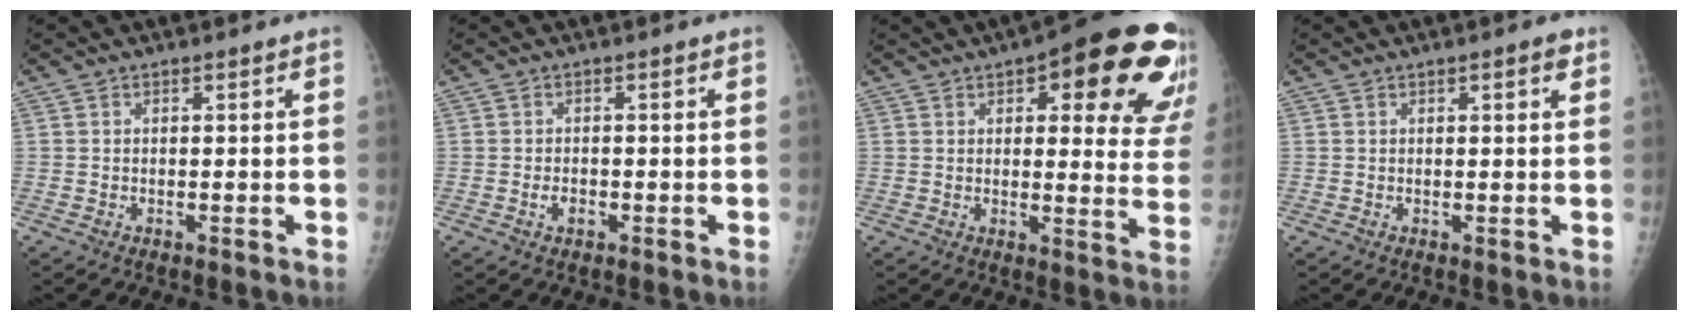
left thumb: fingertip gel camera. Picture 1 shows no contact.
{"total": 1.8, "force": [-0.7, 1.2, 1.2], "torque": [-0.019, 0.003, -0.011]}
{"total": 22.7, "force": [11.7, 8.2, 17.6], "torque": [-0.173, -0.031, 0.130]}
{"total": 2.1, "force": [1.1, 0.5, 1.7], "torque": [-0.020, -0.001, 0.012]}